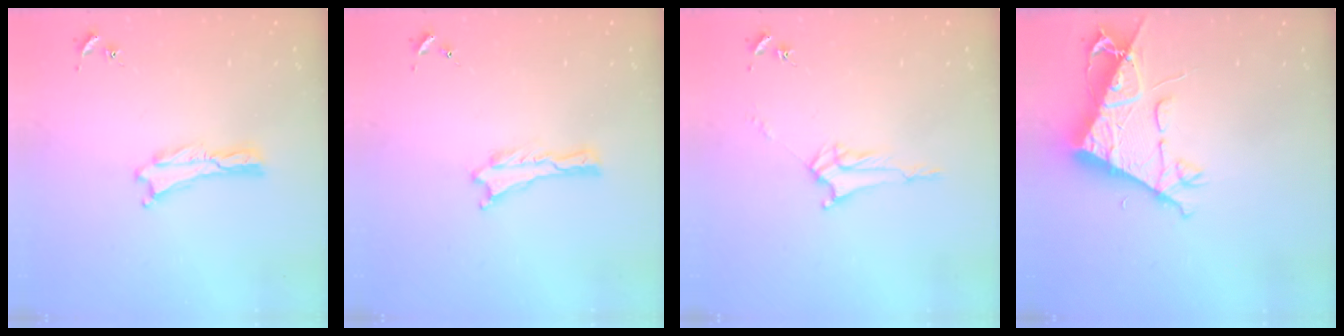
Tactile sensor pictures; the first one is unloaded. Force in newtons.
{"total": 0.0}
{"total": 3.0, "press": 3.0, "slide": 0.3}
{"total": 9.7, "press": 9.6, "slide": 1.4}